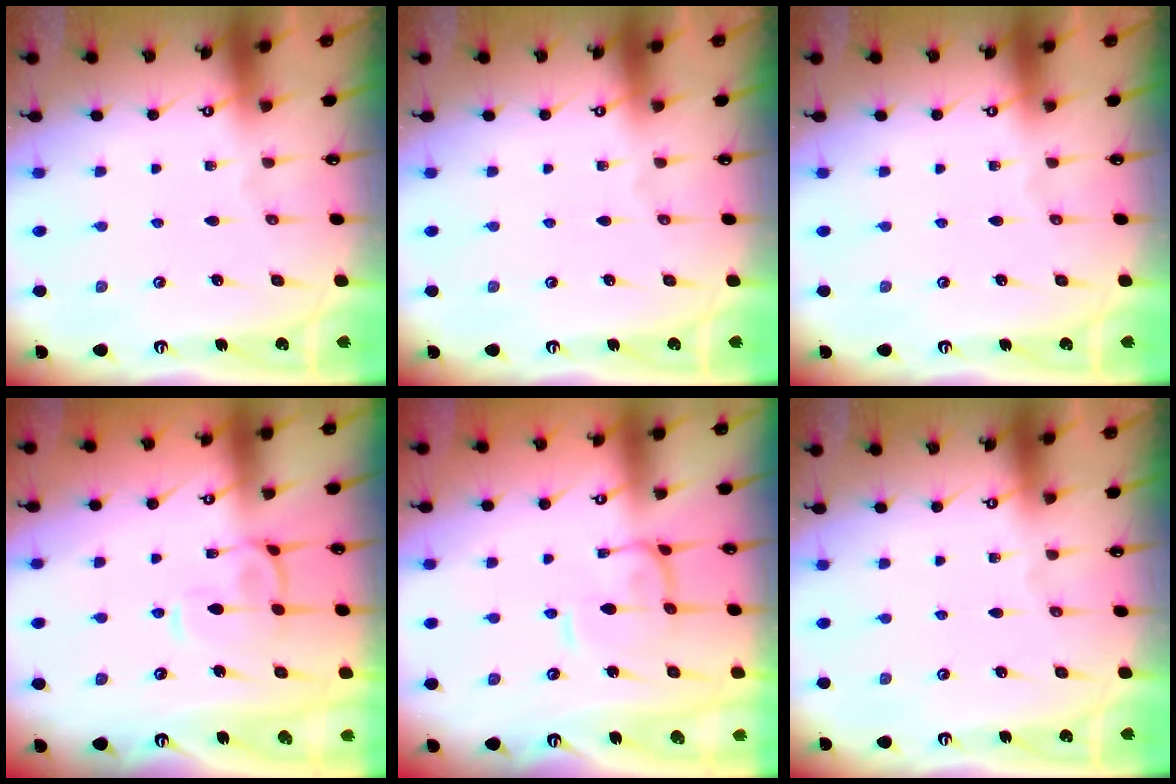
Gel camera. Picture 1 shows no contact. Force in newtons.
{"total": 0.0}
{"total": 0.0}
{"total": 1.7, "press": 1.5, "slide": 0.6}
{"total": 0.6, "press": 0.5, "slide": 0.4}
{"total": 0.0}